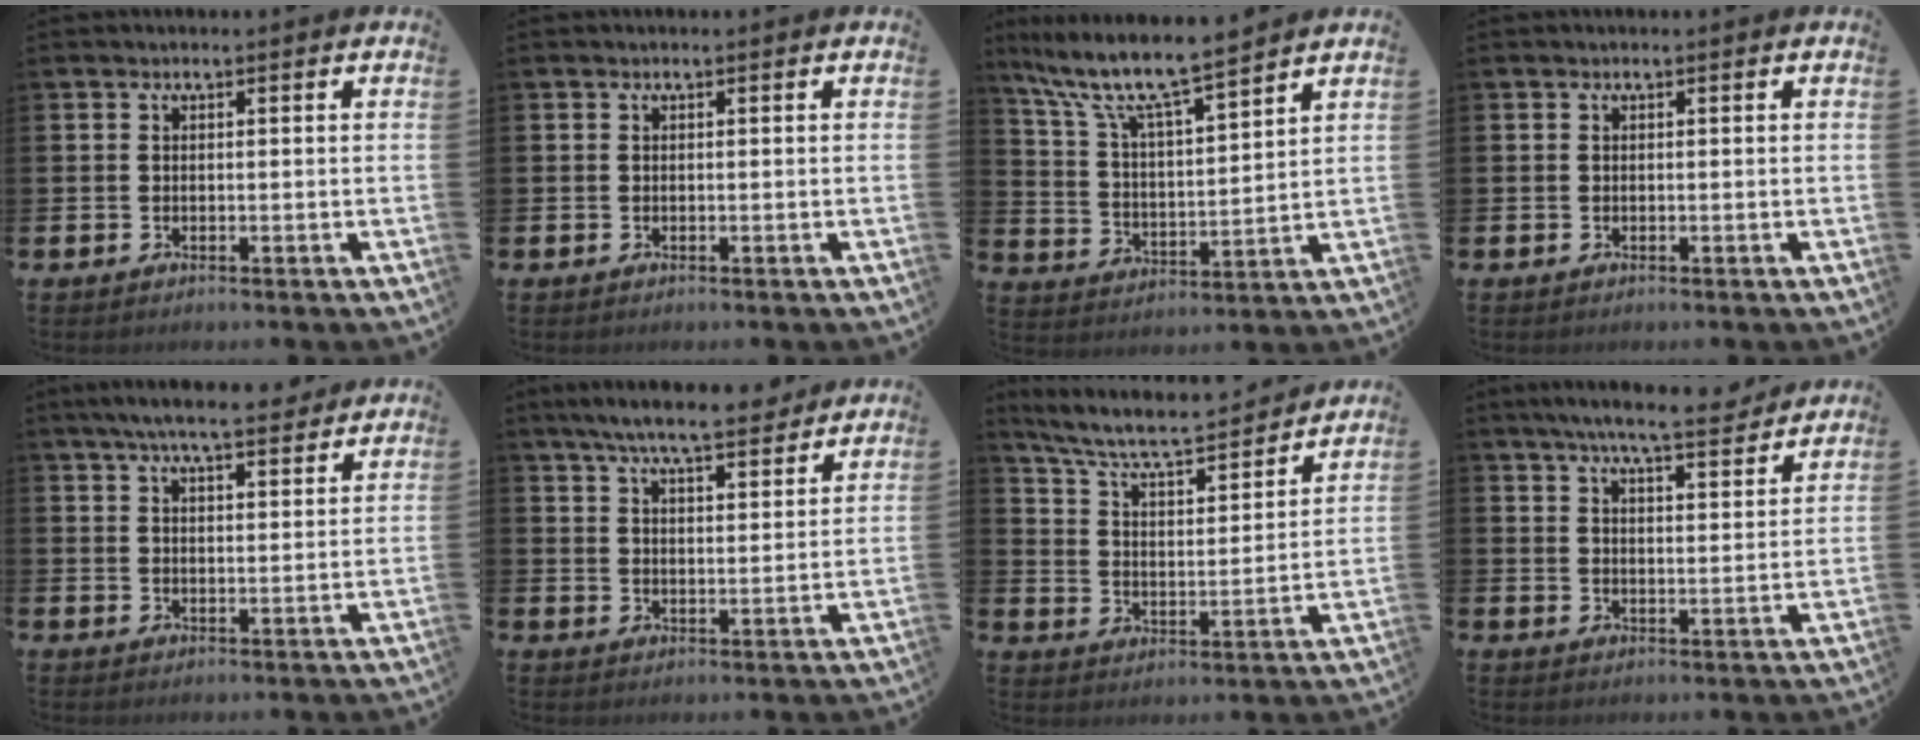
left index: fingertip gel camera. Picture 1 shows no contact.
{"total": 0.0}
{"total": 9.2, "force": [8.1, 1.1, 4.2], "torque": [-0.120, -0.051, 0.136]}
{"total": 0.0}
{"total": 6.4, "force": [5.9, 0.8, 2.3], "torque": [-0.048, -0.021, 0.104]}
{"total": 7.6, "force": [7.0, 1.0, 2.8], "torque": [-0.064, -0.036, 0.123]}
{"total": 7.7, "force": [7.1, 1.2, 2.8], "torque": [-0.091, -0.048, 0.120]}
{"total": 7.2, "force": [6.7, 0.4, 2.7], "torque": [-0.060, -0.037, 0.116]}